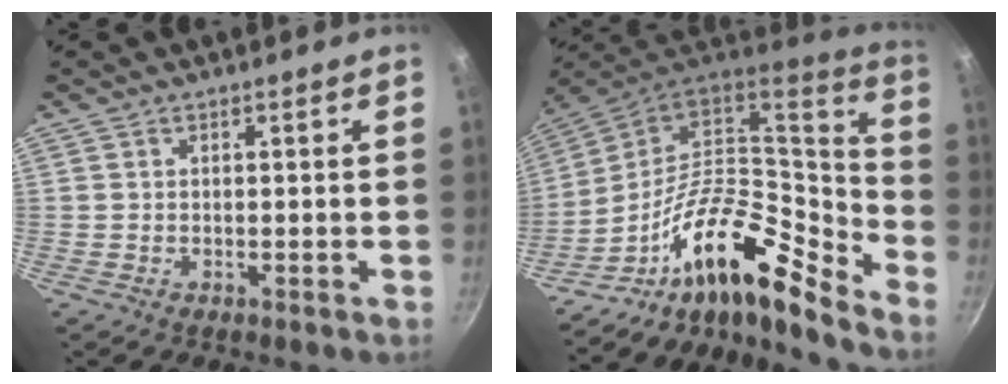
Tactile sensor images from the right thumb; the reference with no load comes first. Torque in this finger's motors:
{"motor_torque": [2.07, -0.58, 1.58, -1.16, 0.14]}